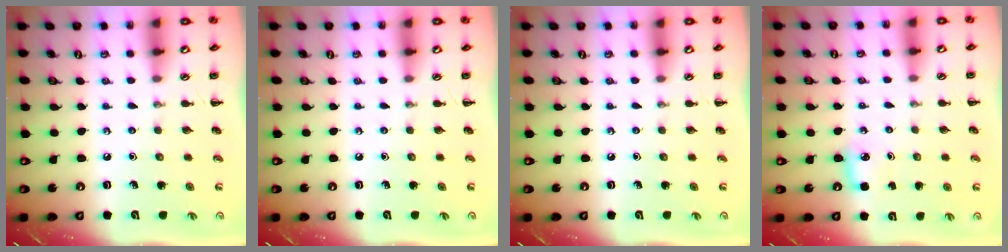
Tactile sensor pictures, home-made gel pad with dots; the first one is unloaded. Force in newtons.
{"total": 0.0}
{"total": 0.0}
{"total": 5.3, "press": 5.1, "slide": 1.6}